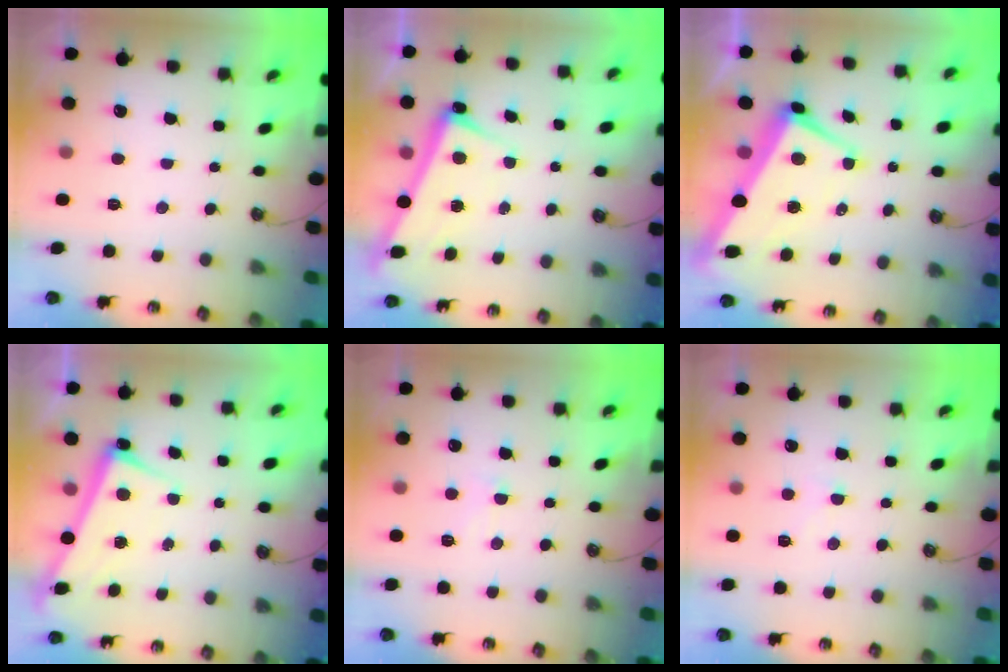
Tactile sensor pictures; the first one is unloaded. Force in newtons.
{"total": 2.7, "press": 2.7, "slide": 0.6}
{"total": 1.8, "press": 1.2, "slide": 1.3}
{"total": 2.6, "press": 2.5, "slide": 0.7}
{"total": 0.7, "press": 0.1, "slide": 0.7}
{"total": 1.8, "press": 1.7, "slide": 0.5}